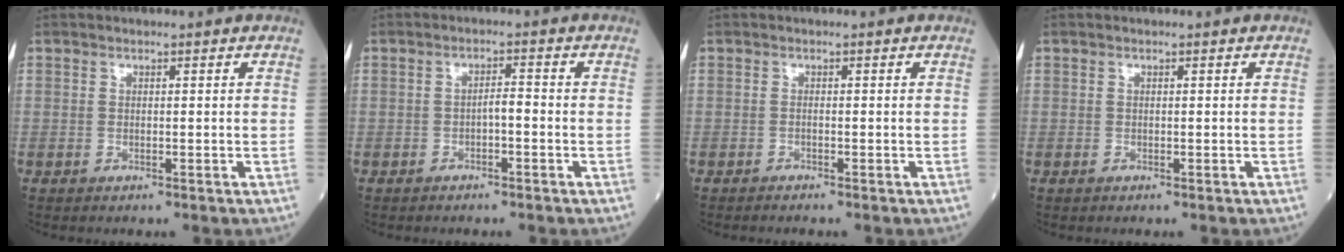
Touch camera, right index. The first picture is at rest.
{"total": 1.8, "force": [-0.7, 0.4, 1.6], "torque": [-0.024, 0.004, -0.013]}
{"total": 0.6, "force": [-0.6, -0.1, 0.2], "torque": [-0.006, 0.000, -0.012]}
{"total": 0.0}